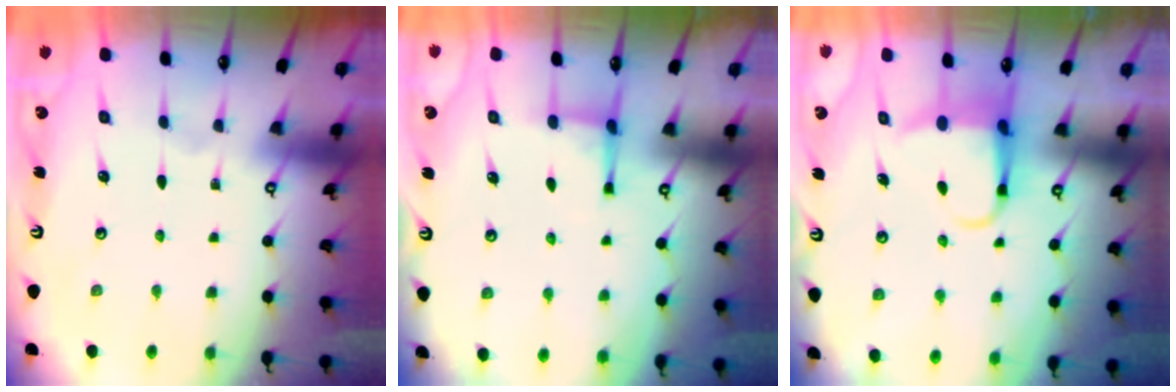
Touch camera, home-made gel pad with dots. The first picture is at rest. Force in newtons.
{"total": 2.9, "press": 2.8, "slide": 0.7}
{"total": 5.3, "press": 5.2, "slide": 0.8}